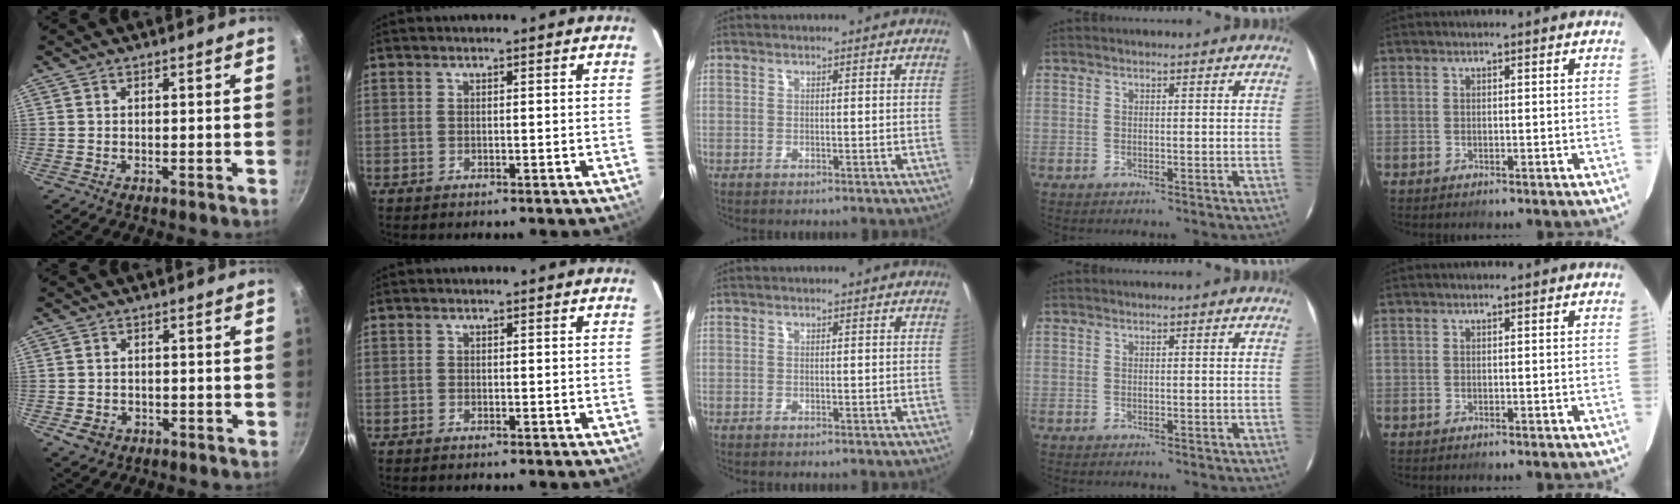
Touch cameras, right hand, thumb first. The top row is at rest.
{"thumb": {"total": 3.9, "force": [-1.4, 3.1, 1.8], "torque": [-0.030, 0.012, -0.014]}}